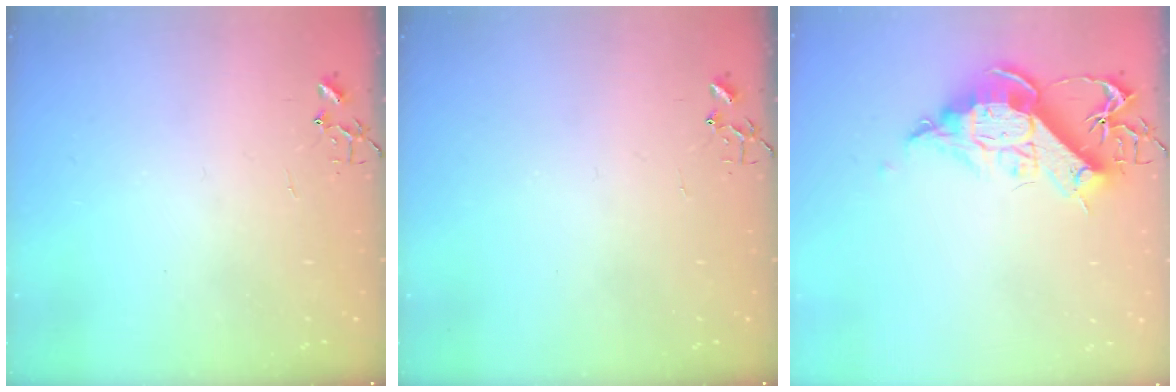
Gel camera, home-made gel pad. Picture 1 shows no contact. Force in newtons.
{"total": 0.0}
{"total": 13.7, "press": 13.6, "slide": 1.5}